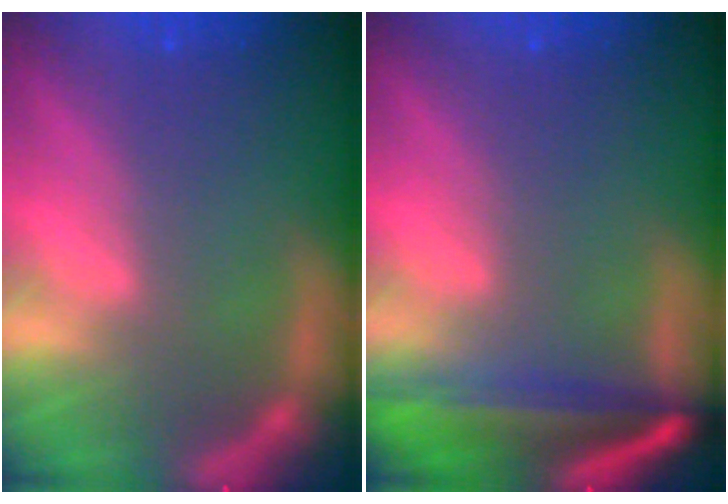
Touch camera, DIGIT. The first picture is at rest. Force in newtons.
{"total": 8.6}